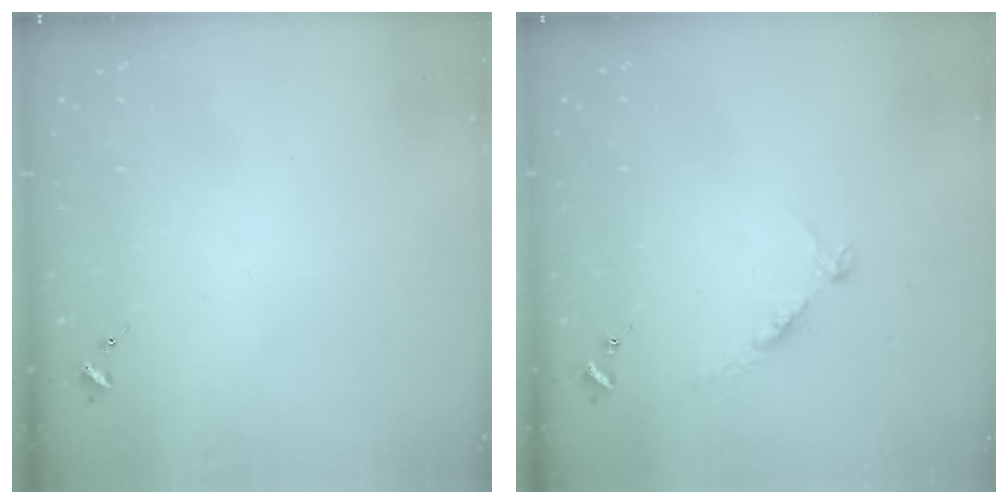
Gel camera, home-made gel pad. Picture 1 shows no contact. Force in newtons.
{"total": 8.3, "press": 8.2, "slide": 0.9}